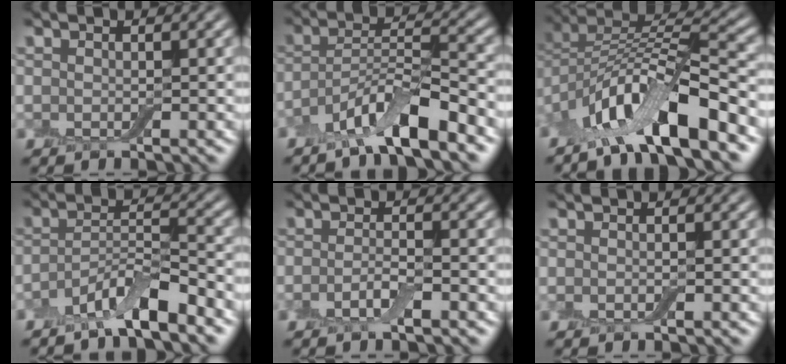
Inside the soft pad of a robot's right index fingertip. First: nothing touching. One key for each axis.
{"total": 6.9, "fx": -4.9, "fy": 1.2, "fz": 4.7, "tx": -0.082, "ty": 0.009, "tz": -0.090}
{"total": 9.9, "fx": -5.9, "fy": 3.1, "fz": 7.3, "tx": -0.120, "ty": 0.011, "tz": -0.112}
{"total": 4.9, "fx": -3.7, "fy": 0.9, "fz": 3.1, "tx": -0.054, "ty": 0.004, "tz": -0.072}
{"total": 1.8, "fx": -1.0, "fy": 0.3, "fz": 1.5, "tx": -0.032, "ty": 0.005, "tz": -0.025}
{"total": 0.0}